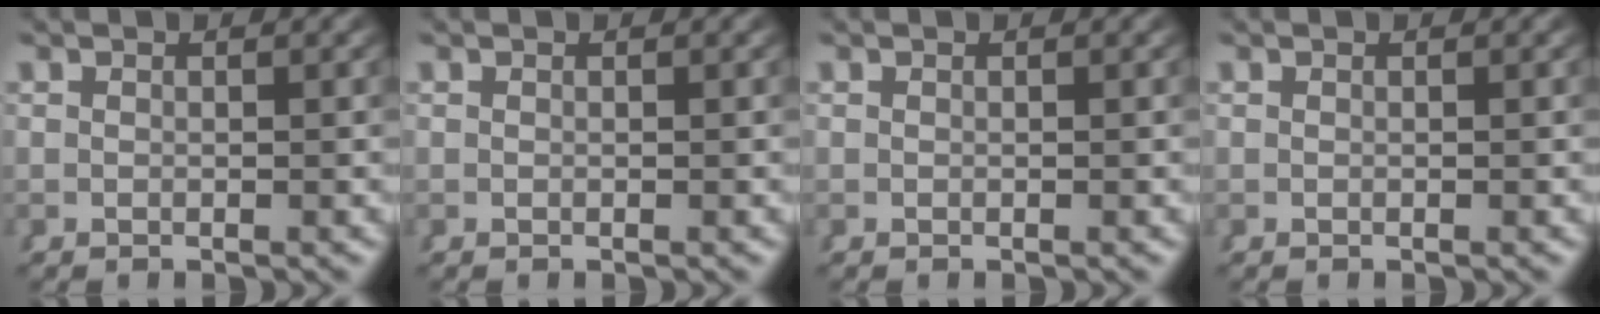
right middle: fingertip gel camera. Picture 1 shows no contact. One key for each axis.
{"total": 0.0}
{"total": 0.0}
{"total": 0.0}